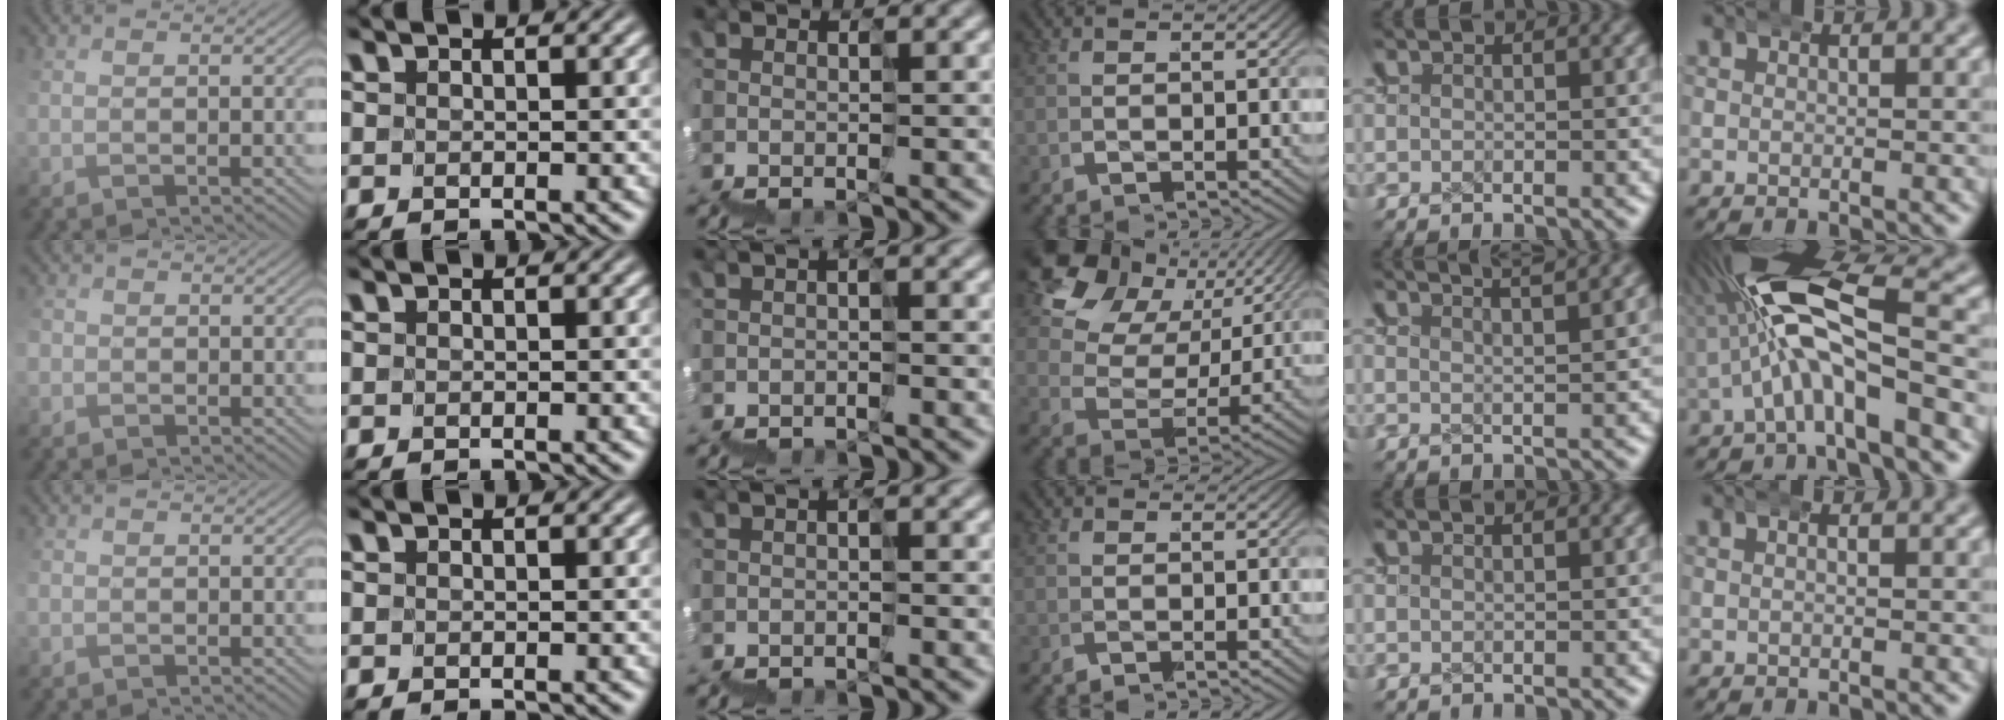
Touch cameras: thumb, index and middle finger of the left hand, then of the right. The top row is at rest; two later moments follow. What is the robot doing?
{"motion": "wrap", "object": "ethernet cable"}